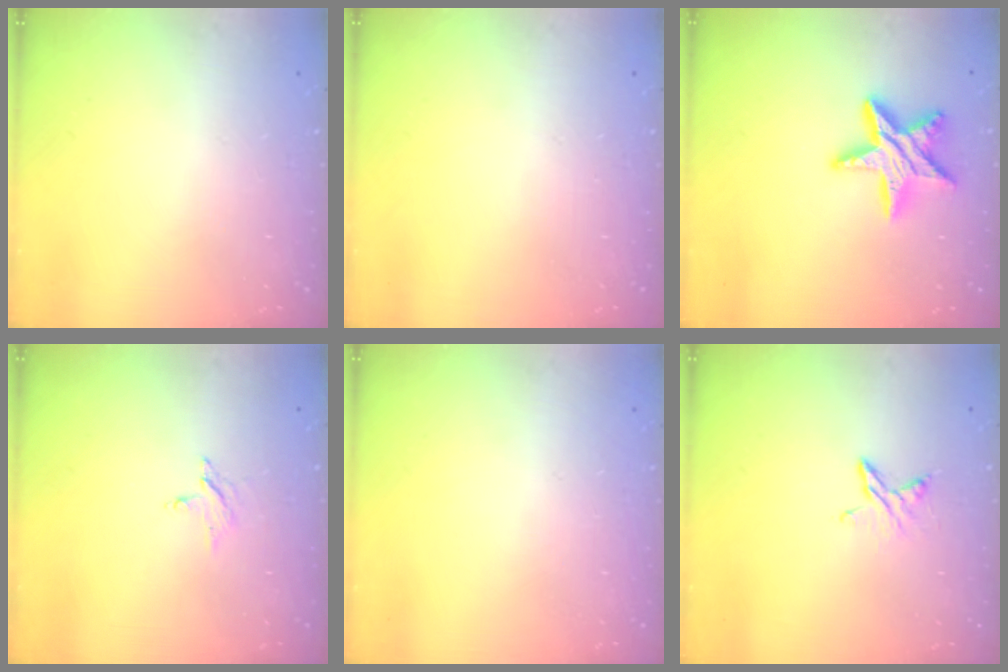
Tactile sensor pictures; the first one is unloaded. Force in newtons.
{"total": 0.0}
{"total": 13.2, "press": 13.2, "slide": 0.6}
{"total": 2.3, "press": 2.2, "slide": 0.3}
{"total": 0.0}
{"total": 6.4, "press": 6.3, "slide": 0.7}